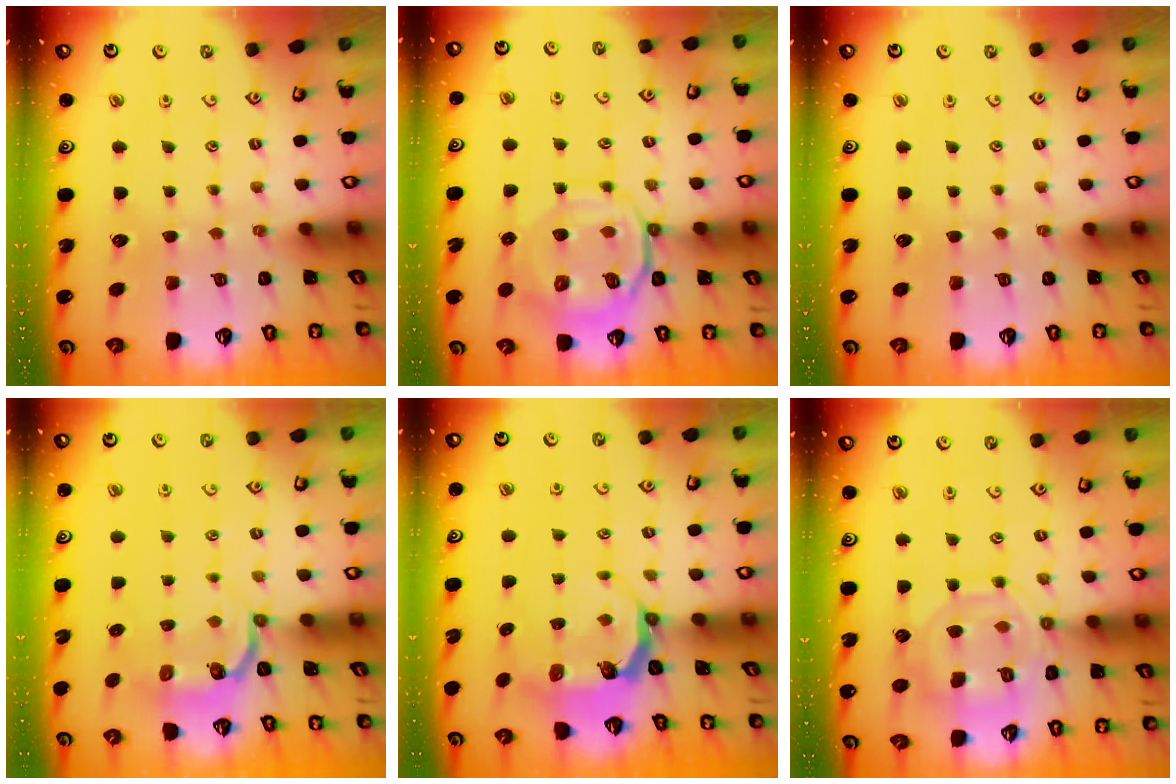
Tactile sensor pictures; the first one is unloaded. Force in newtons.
{"total": 10.9, "press": 10.7, "slide": 2.1}
{"total": 0.0}
{"total": 3.4, "press": 2.3, "slide": 2.5}
{"total": 5.6, "press": 4.5, "slide": 3.3}
{"total": 11.6, "press": 11.5, "slide": 0.9}